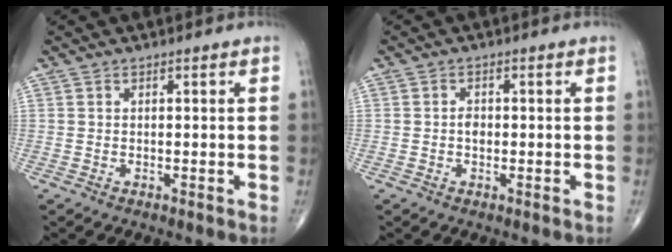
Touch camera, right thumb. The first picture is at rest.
{"total": 1.8, "force": [-0.2, 1.2, 1.2], "torque": [-0.015, 0.004, -0.005]}